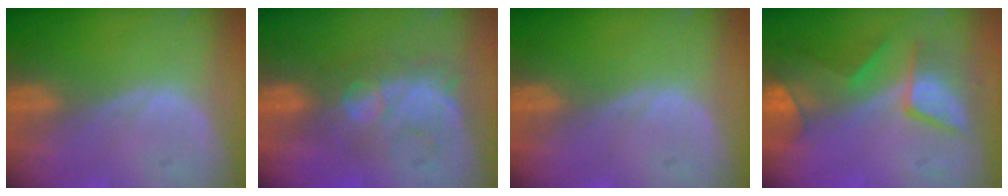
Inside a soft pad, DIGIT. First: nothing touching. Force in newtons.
{"total": 8.8, "press": 7.6, "slide": 4.5}
{"total": 0.0}
{"total": 7.5, "press": 7.2, "slide": 2.0}